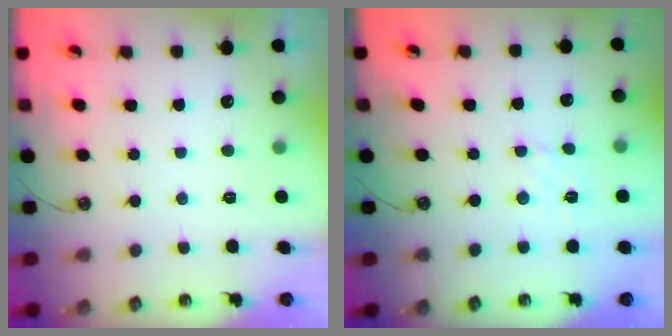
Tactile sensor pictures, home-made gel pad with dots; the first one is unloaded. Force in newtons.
{"total": 2.2, "press": 2.1, "slide": 0.4}